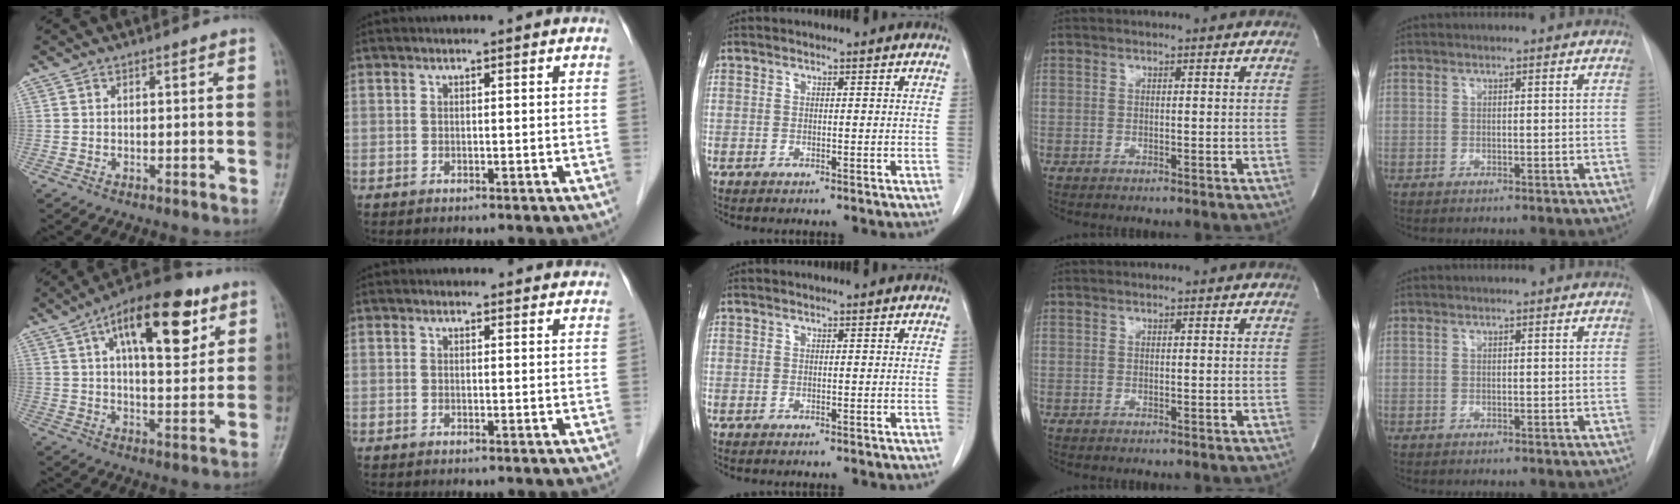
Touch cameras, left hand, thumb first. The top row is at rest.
{"thumb": {"total": 18.0, "force": [8.3, 7.6, 14.1], "torque": [-0.186, -0.016, 0.125]}, "index": {"total": 4.7, "force": [4.6, 1.2, 0.5], "torque": [0.002, 0.005, 0.037]}}